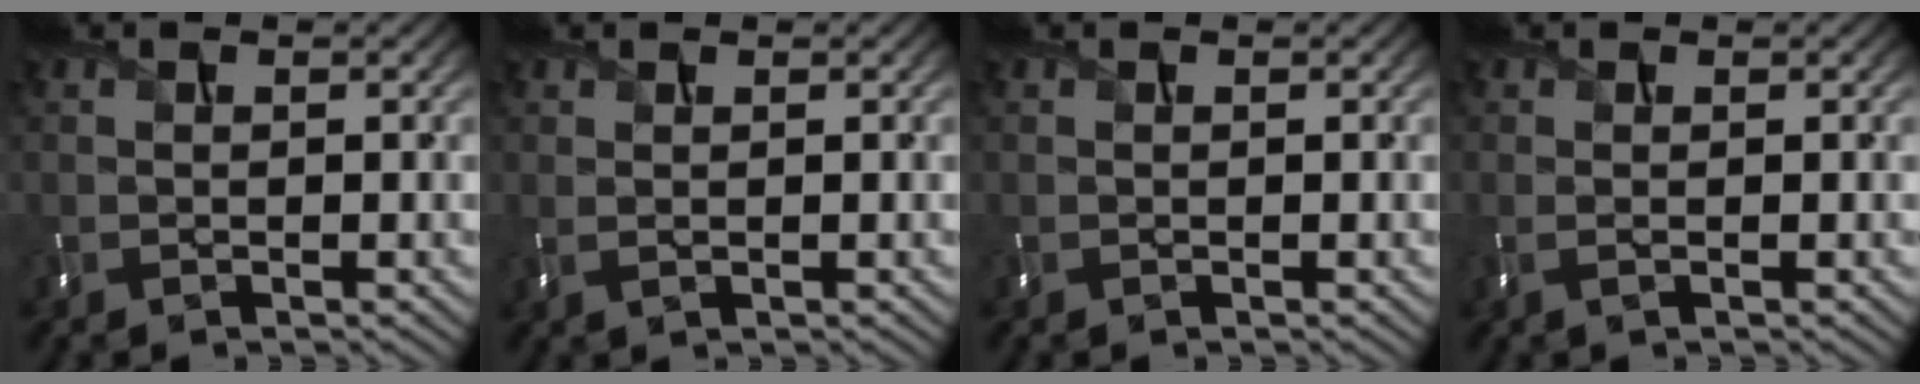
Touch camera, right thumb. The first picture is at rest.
{"total": 1.0, "force": [0.6, 0.2, 0.8], "torque": [-0.021, 0.003, 0.012]}
{"total": 0.0}
{"total": 0.9, "force": [0.1, 0.0, 0.9], "torque": [-0.021, 0.002, 0.001]}